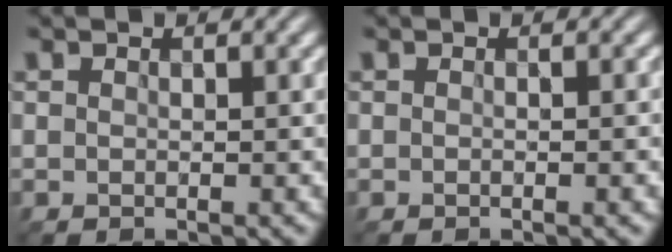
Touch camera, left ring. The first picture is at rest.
{"total": 1.4, "force": [-0.1, 0.4, 1.3], "torque": [-0.010, -0.003, -0.007]}